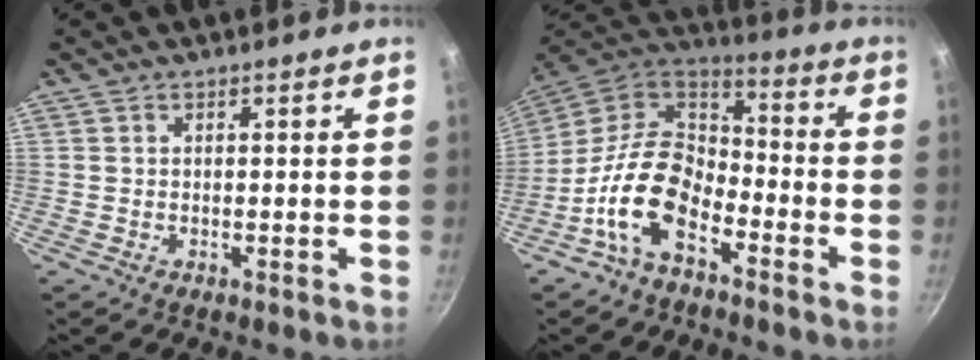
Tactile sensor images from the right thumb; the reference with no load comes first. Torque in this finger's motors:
{"motor_torque": [1.60, 1.81, 1.35, -1.42, 0.28]}